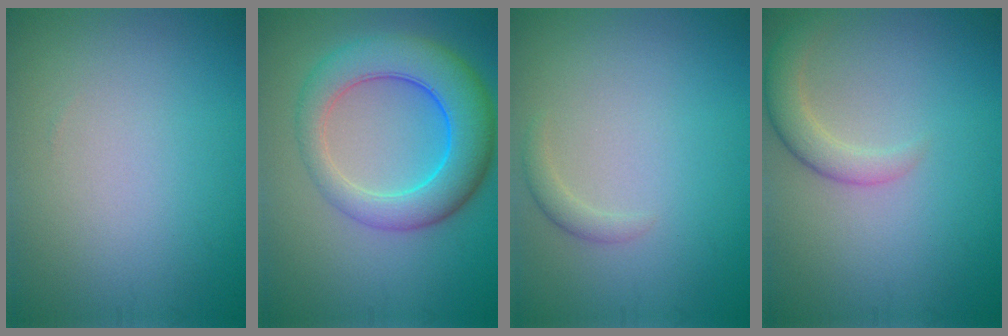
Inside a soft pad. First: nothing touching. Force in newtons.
{"total": 7.9, "press": 7.8, "slide": 0.3}
{"total": 1.1, "press": 1.1, "slide": 0.0}
{"total": 2.7, "press": 2.7, "slide": 0.2}